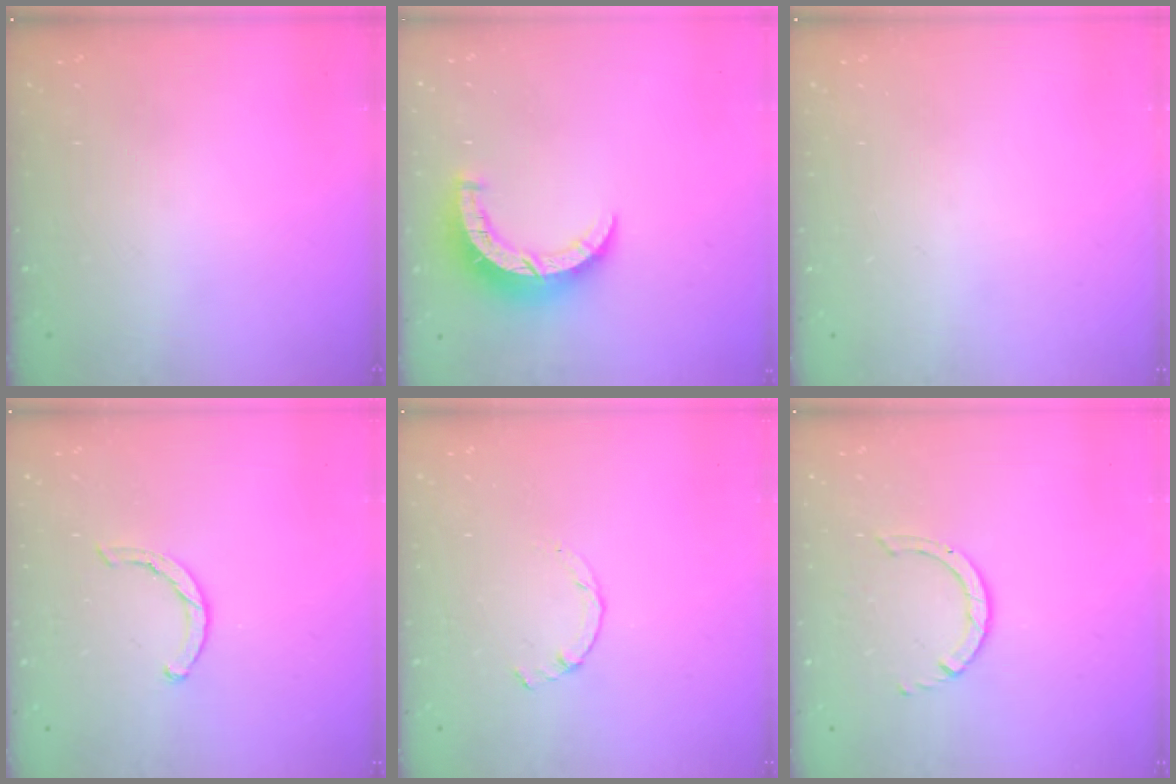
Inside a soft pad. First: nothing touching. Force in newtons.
{"total": 7.9, "press": 7.8, "slide": 0.6}
{"total": 0.0}
{"total": 1.8, "press": 1.8, "slide": 0.3}
{"total": 0.9, "press": 0.9, "slide": 0.3}
{"total": 1.4, "press": 1.4, "slide": 0.2}